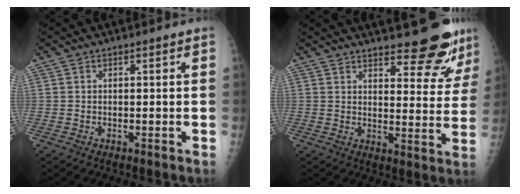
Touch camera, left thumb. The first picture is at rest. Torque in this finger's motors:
{"motor_torque": [-0.02, 0.02, 0.13, -0.12, 0.11]}